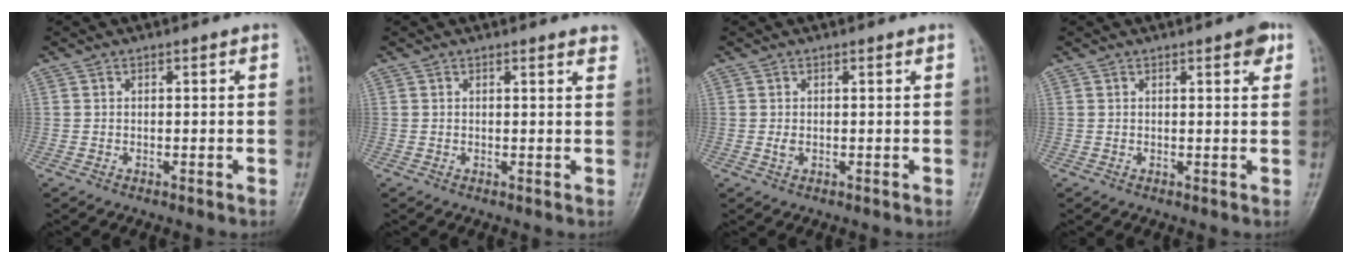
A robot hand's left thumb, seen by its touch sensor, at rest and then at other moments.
{"total": 2.2, "force": [2.1, 0.4, 0.7], "torque": [-0.006, -0.010, 0.014]}
{"total": 1.1, "force": [0.2, 0.6, 0.9], "torque": [-0.015, -0.002, 0.005]}
{"total": 2.8, "force": [1.6, 0.8, 2.1], "torque": [-0.021, -0.004, 0.016]}